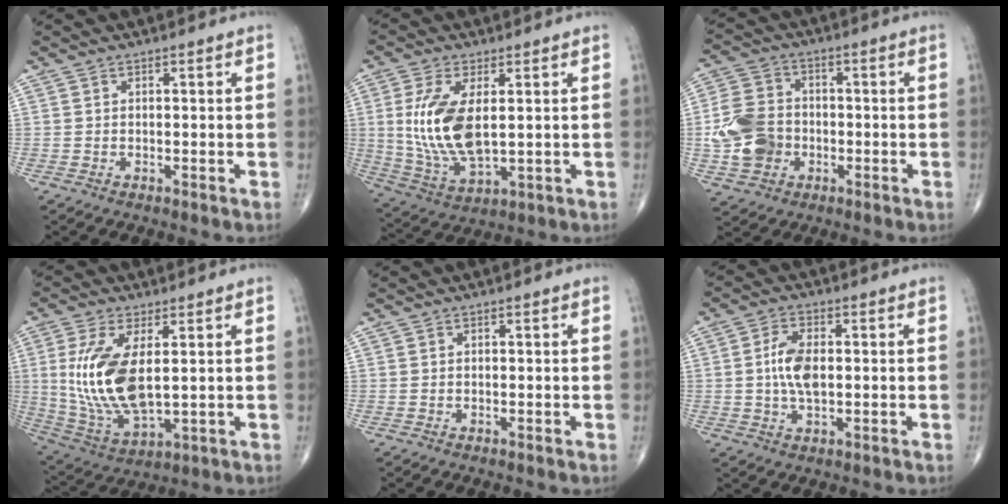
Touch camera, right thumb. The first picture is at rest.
{"total": 13.1, "force": [1.8, 6.1, 11.4], "torque": [-0.235, -0.015, 0.046]}
{"total": 10.6, "force": [-2.0, 8.5, 6.0], "torque": [-0.103, 0.015, -0.042]}
{"total": 15.3, "force": [2.0, 6.9, 13.5], "torque": [-0.282, -0.020, 0.053]}
{"total": 0.0}
{"total": 6.8, "force": [0.2, 3.5, 5.9], "torque": [-0.113, 0.005, 0.000]}